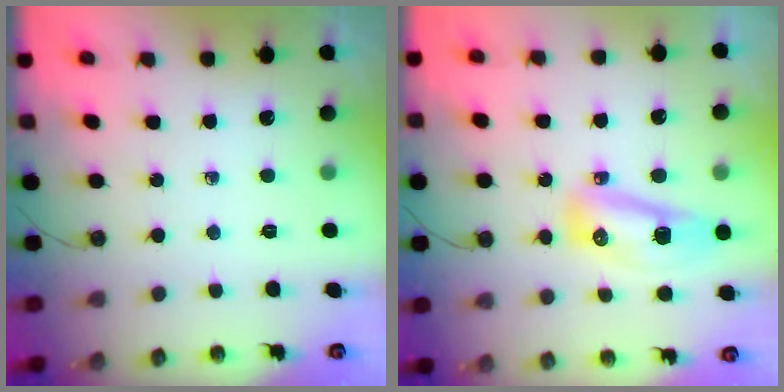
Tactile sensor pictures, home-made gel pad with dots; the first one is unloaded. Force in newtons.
{"total": 12.3, "press": 11.8, "slide": 3.7}